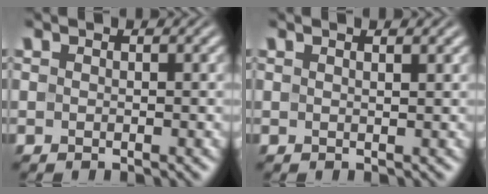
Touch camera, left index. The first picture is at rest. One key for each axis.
{"total": 2.0, "fx": 1.2, "fy": 0.7, "fz": 1.4, "tx": -0.006, "ty": 0.003, "tz": -0.002}